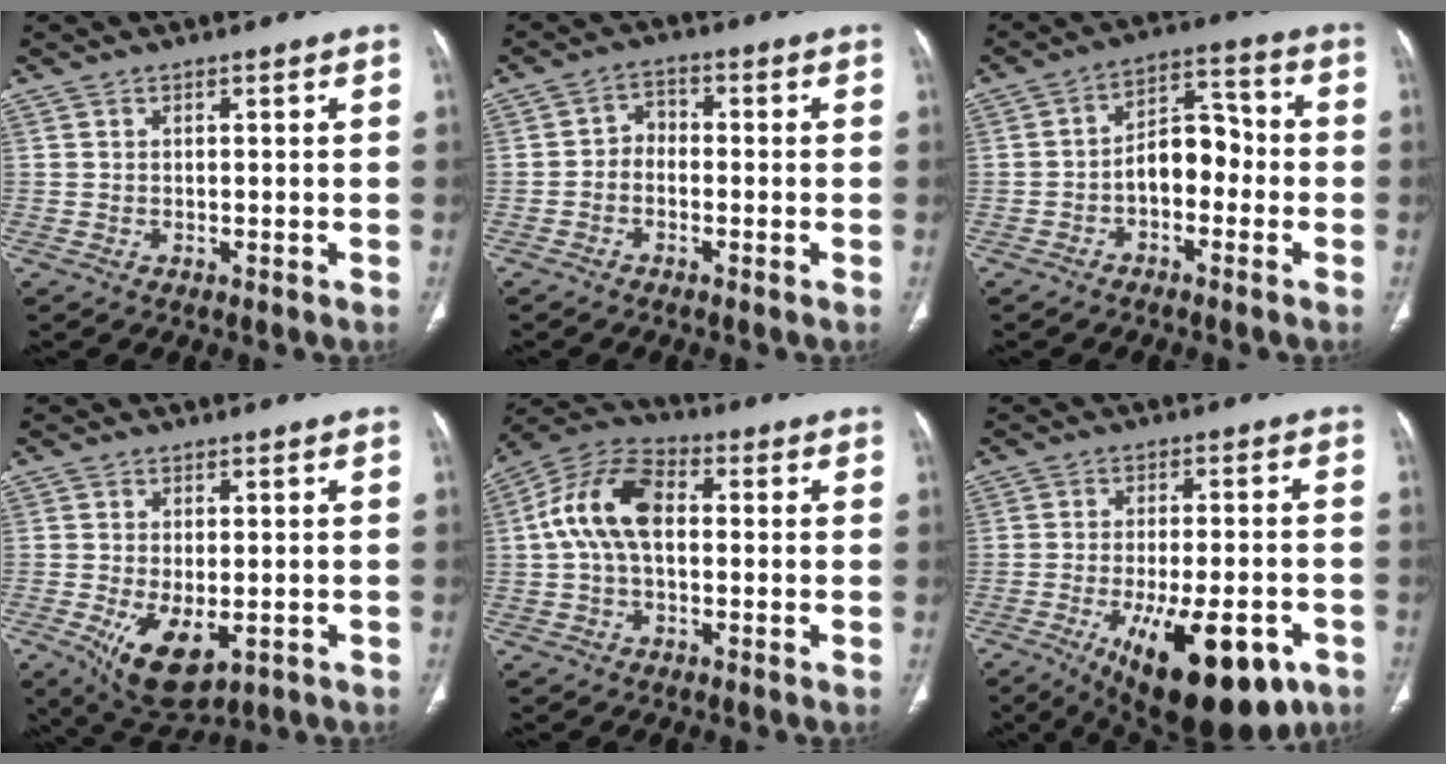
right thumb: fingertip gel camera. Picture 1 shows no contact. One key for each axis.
{"total": 3.4, "fx": -1.0, "fy": 2.7, "fz": 1.9, "tx": -0.016, "ty": 0.021, "tz": -0.029}
{"total": 8.3, "fx": -2.0, "fy": 5.3, "fz": 6.1, "tx": -0.071, "ty": 0.041, "tz": -0.045}
{"total": 10.0, "fx": -3.2, "fy": 5.1, "fz": 8.0, "tx": -0.131, "ty": -0.014, "tz": -0.036}
{"total": 12.4, "fx": 0.9, "fy": 7.5, "fz": 9.9, "tx": -0.189, "ty": 0.034, "tz": 0.006}
{"total": 20.0, "fx": -9.1, "fy": 8.0, "fz": 15.9, "tx": -0.207, "ty": 0.010, "tz": -0.119}